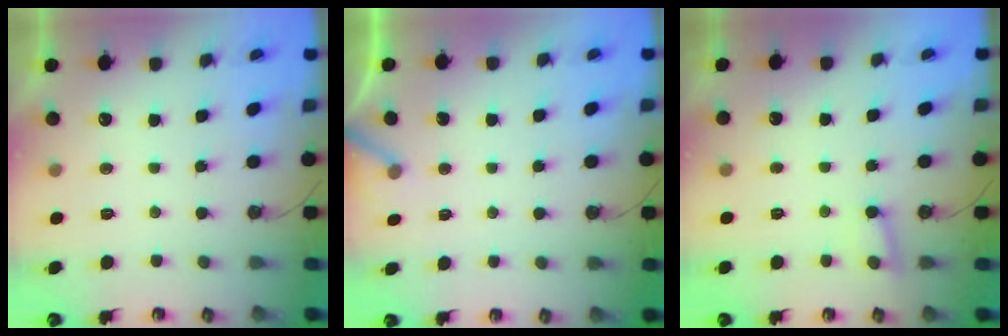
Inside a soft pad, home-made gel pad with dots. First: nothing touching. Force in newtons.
{"total": 3.6, "press": 3.6, "slide": 0.2}
{"total": 4.3, "press": 4.3, "slide": 0.3}